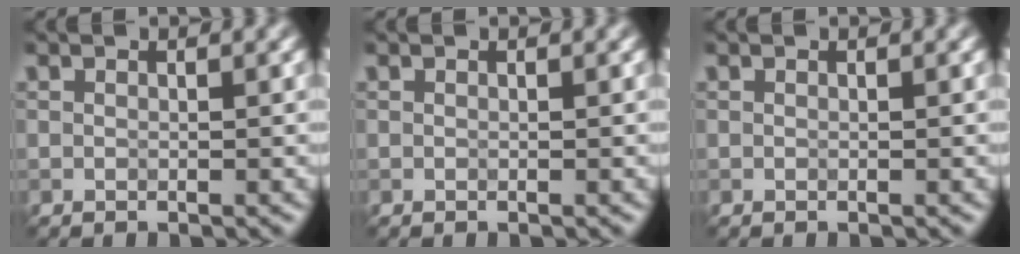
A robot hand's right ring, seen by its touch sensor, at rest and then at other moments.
{"total": 0.0}
{"total": 0.0}